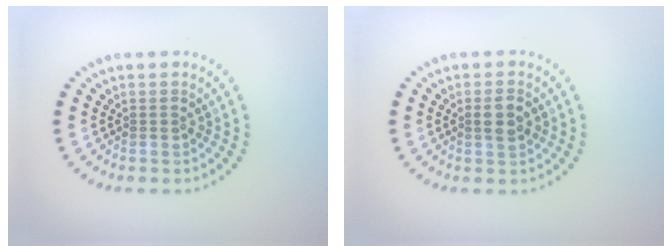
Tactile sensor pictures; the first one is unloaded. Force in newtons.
{"total": 1.9, "press": 1.8, "slide": 0.5}